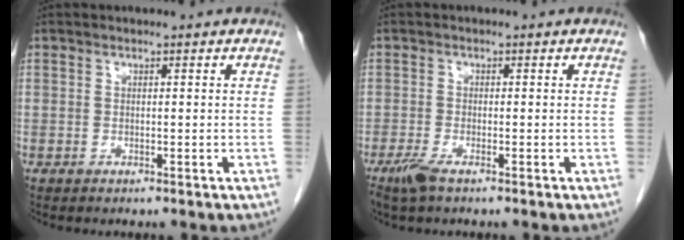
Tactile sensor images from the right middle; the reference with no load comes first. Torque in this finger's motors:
{"motor_torque": [0.38, -0.19, 0.02, 0.04]}